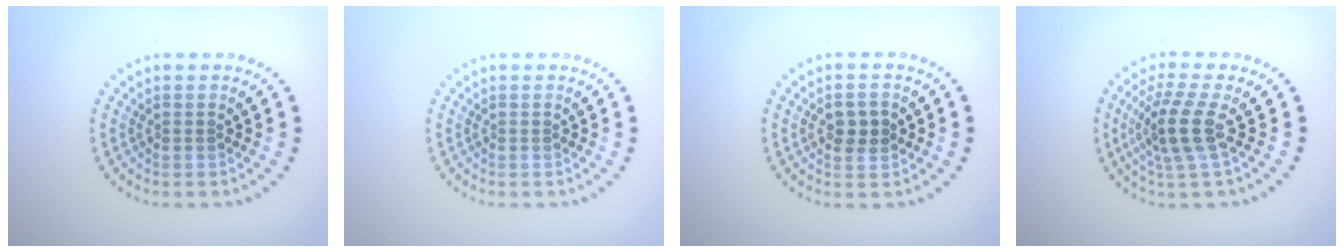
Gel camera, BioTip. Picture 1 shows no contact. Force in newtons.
{"total": 0.0}
{"total": 2.3, "press": 2.3, "slide": 0.2}
{"total": 3.8, "press": 2.9, "slide": 2.4}